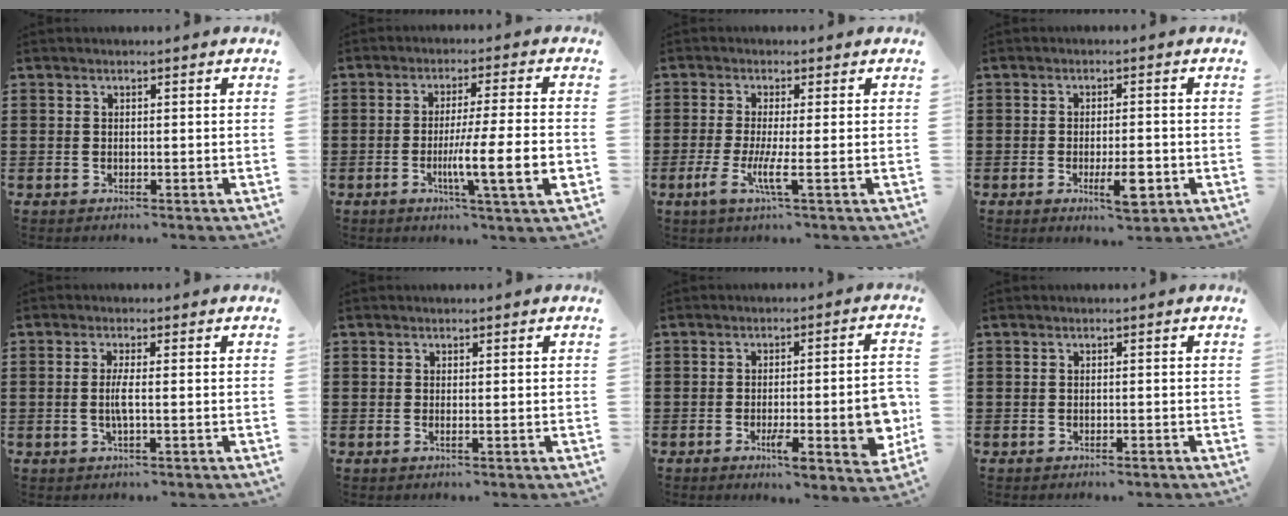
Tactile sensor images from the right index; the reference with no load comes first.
{"total": 9.9, "force": [-2.4, 0.2, 9.6], "torque": [-0.165, -0.014, -0.042]}
{"total": 5.1, "force": [-1.5, 0.2, 4.9], "torque": [-0.107, -0.019, -0.031]}
{"total": 5.4, "force": [-2.1, 1.3, 4.8], "torque": [-0.083, -0.008, -0.031]}
{"total": 2.8, "force": [-0.5, -0.1, 2.7], "torque": [-0.059, -0.009, -0.013]}
{"total": 0.6, "force": [-0.1, 0.0, 0.6], "torque": [-0.010, -0.004, -0.001]}
{"total": 10.0, "force": [-2.5, 2.2, 9.4], "torque": [-0.129, -0.014, -0.040]}
{"total": 0.5, "force": [-0.4, -0.1, 0.3], "torque": [-0.009, -0.005, -0.008]}